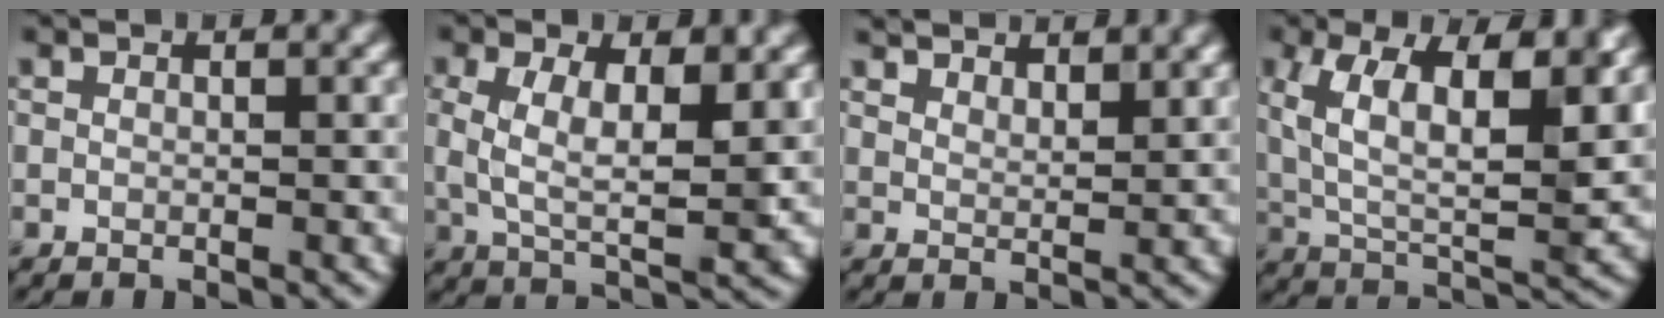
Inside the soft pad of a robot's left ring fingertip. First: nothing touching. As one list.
[{"total": 6.5, "force": [1.1, 3.0, 5.7], "torque": [-0.114, -0.002, 0.020]}, {"total": 4.9, "force": [4.4, 1.4, 1.7], "torque": [-0.033, 0.004, 0.068]}, {"total": 12.7, "force": [4.3, 5.8, 10.5], "torque": [-0.190, 0.000, 0.074]}]